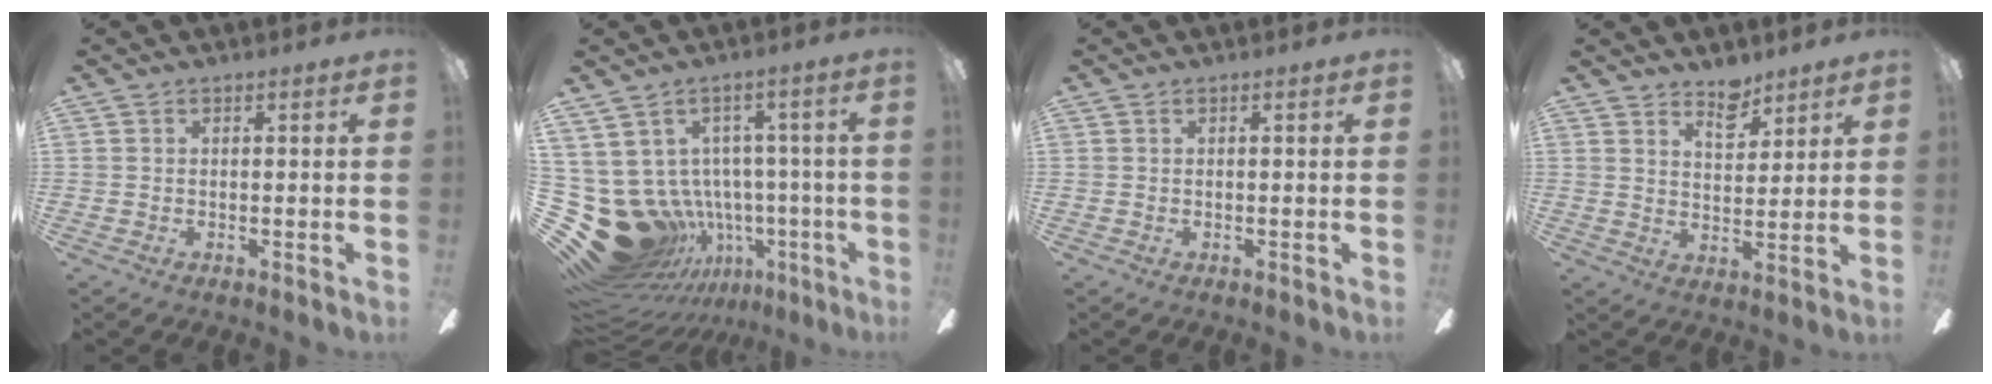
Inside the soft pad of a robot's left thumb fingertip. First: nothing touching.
{"total": 16.8, "force": [-4.4, 14.4, 7.4], "torque": [-0.185, -0.009, -0.022]}
{"total": 0.0}
{"total": 6.6, "force": [5.1, 3.2, 2.7], "torque": [-0.028, -0.027, 0.088]}